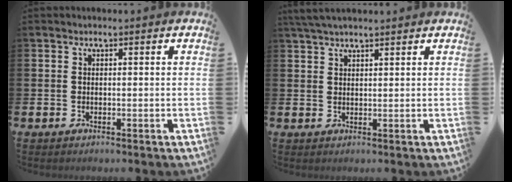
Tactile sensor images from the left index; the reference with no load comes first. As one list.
[{"total": 3.2, "force": [2.7, 0.6, 1.4], "torque": [-0.029, -0.003, 0.050]}]